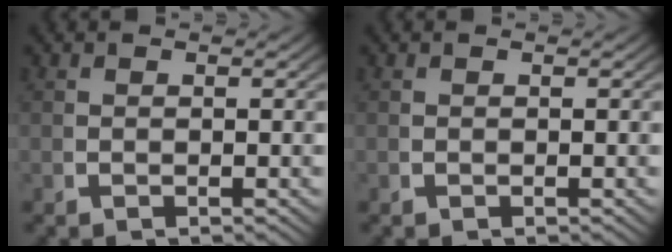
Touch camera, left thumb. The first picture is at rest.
{"total": 0.0}